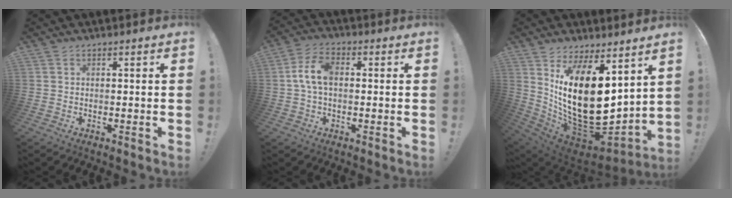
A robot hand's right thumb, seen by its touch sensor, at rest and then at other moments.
{"total": 8.1, "force": [0.3, 4.7, 6.5], "torque": [-0.141, 0.011, 0.009]}
{"total": 23.3, "force": [3.4, 11.9, 19.8], "torque": [-0.377, -0.053, 0.076]}